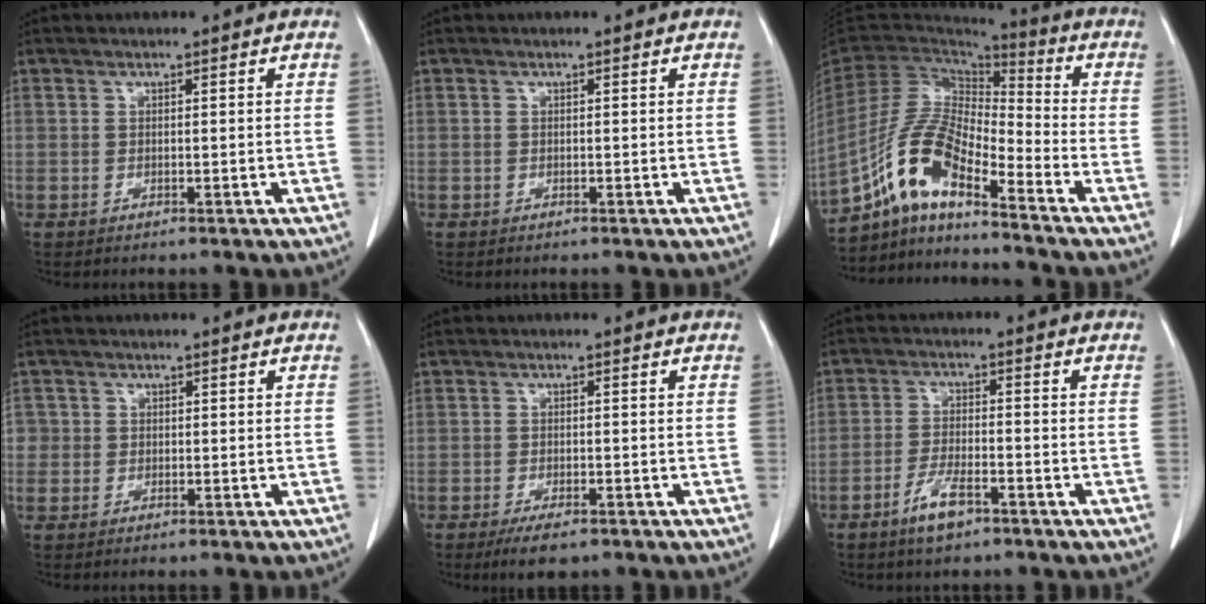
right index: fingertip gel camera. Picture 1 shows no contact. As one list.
[{"total": 0.0}, {"total": 12.1, "force": [-7.9, 2.7, 8.7], "torque": [-0.195, 0.014, -0.150]}, {"total": 2.1, "force": [0.0, 2.1, 0.1], "torque": [0.011, 0.005, -0.002]}, {"total": 3.9, "force": [-2.7, 1.3, 2.5], "torque": [-0.045, -0.005, -0.040]}, {"total": 5.1, "force": [-3.4, 1.4, 3.5], "torque": [-0.076, -0.003, -0.060]}]